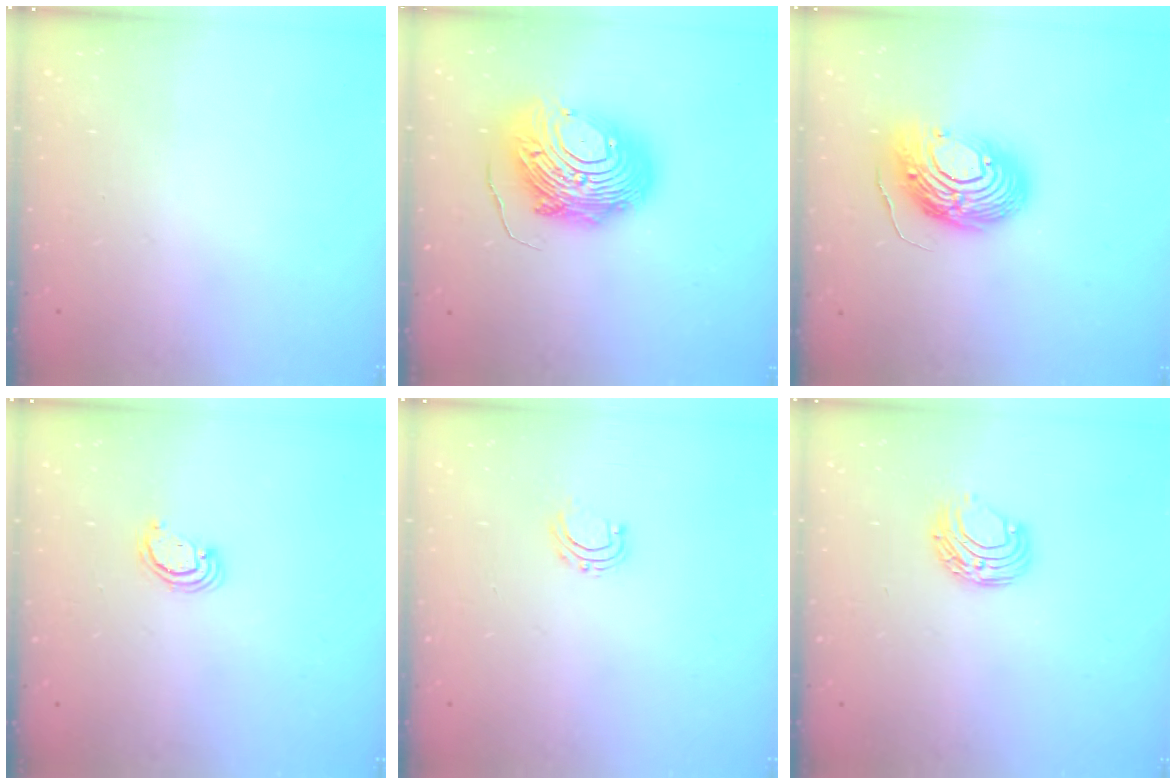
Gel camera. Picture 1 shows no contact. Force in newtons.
{"total": 14.8, "press": 14.7, "slide": 1.3}
{"total": 13.7, "press": 13.5, "slide": 2.3}
{"total": 2.6, "press": 2.5, "slide": 0.3}
{"total": 5.9, "press": 5.9, "slide": 0.5}
{"total": 6.8, "press": 6.7, "slide": 0.6}